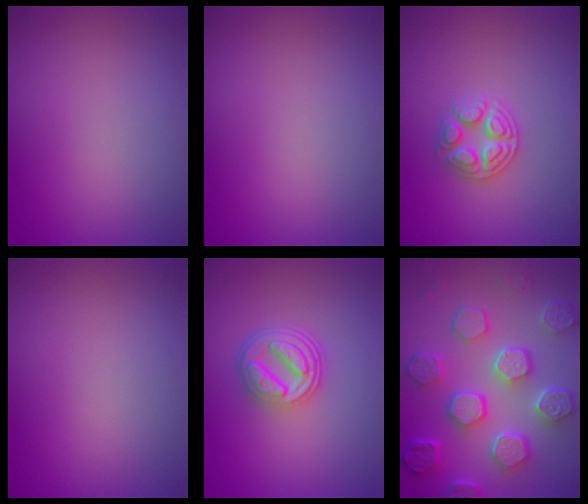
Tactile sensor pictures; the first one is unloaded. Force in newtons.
{"total": 0.0}
{"total": 2.8, "press": 2.7, "slide": 0.9}
{"total": 0.0}
{"total": 5.2, "press": 3.9, "slide": 3.4}
{"total": 8.0, "press": 6.1, "slide": 5.2}